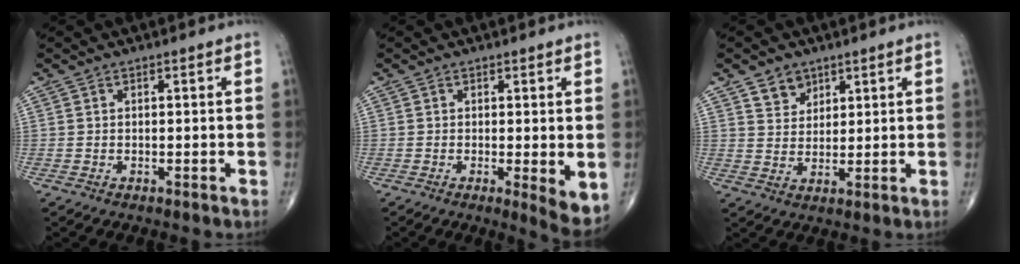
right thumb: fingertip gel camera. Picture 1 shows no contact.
{"total": 5.0, "force": [-0.4, 1.3, 4.8], "torque": [-0.069, -0.016, -0.009]}
{"total": 4.7, "force": [3.1, 3.4, 1.2], "torque": [-0.001, -0.022, 0.057]}